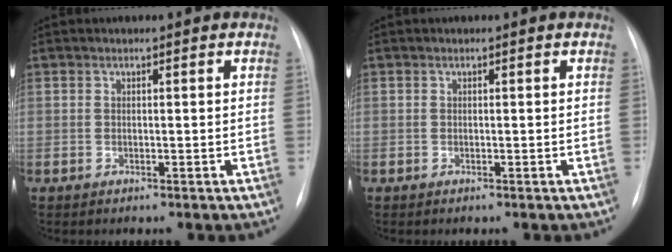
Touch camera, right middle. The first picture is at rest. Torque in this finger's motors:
{"motor_torque": [-0.04, -0.02, -0.06, -0.02]}